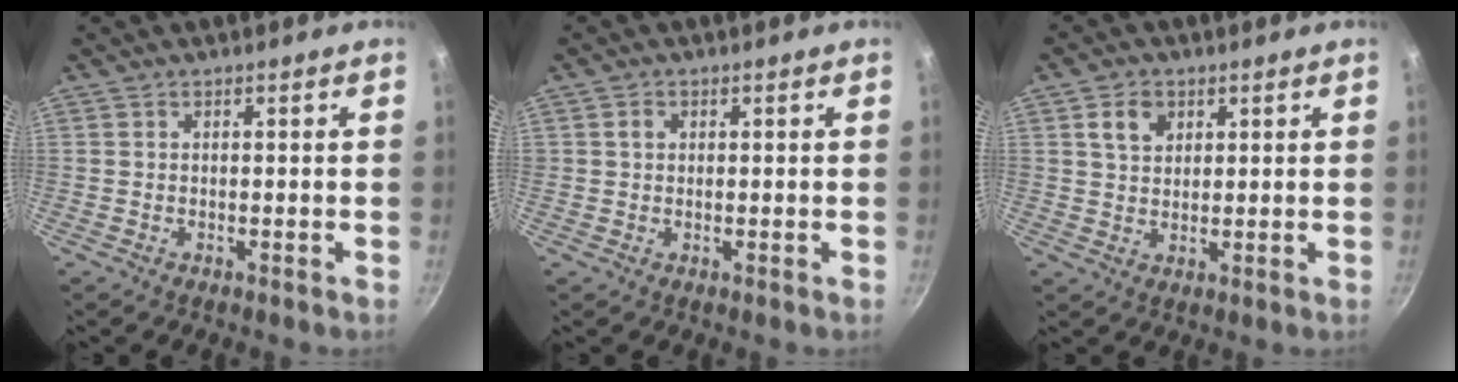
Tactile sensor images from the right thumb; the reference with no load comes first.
{"total": 1.6, "force": [0.4, 1.3, 0.7], "torque": [-0.006, 0.006, 0.006]}
{"total": 4.9, "force": [2.0, 3.6, 2.6], "torque": [-0.031, -0.003, 0.035]}